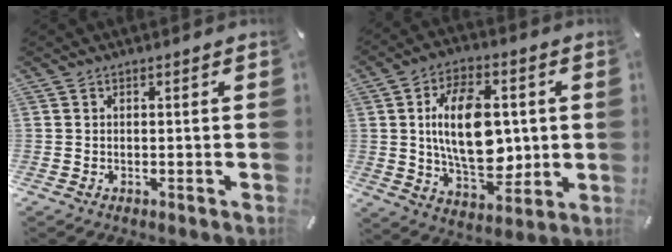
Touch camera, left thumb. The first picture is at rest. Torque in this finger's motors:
{"motor_torque": [0.06, 2.39, 1.57, -1.20, 0.49]}